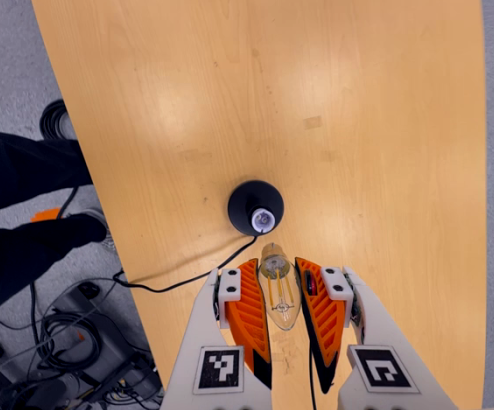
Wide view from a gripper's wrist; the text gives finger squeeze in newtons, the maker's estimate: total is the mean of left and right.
{"total": 21.3, "left": 24.3, "right": 18.2}